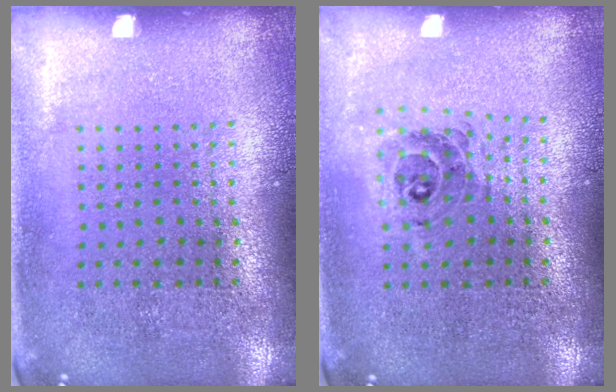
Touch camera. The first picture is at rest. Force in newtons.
{"total": 0.6, "press": 0.6, "slide": 0.2}